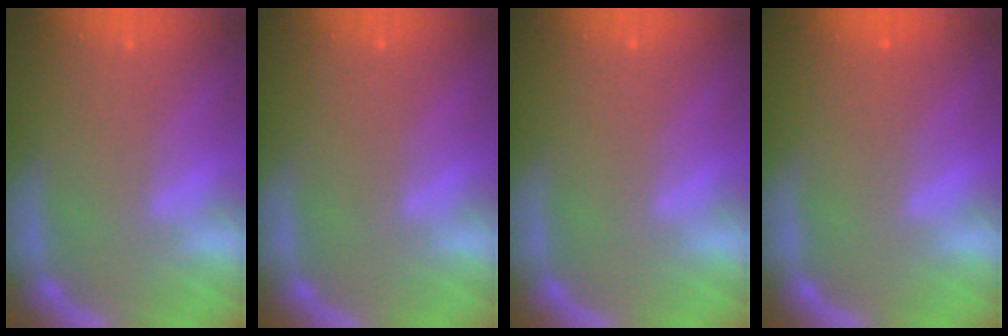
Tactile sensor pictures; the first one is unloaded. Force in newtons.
{"total": 0.0}
{"total": 0.0}
{"total": 1.0}